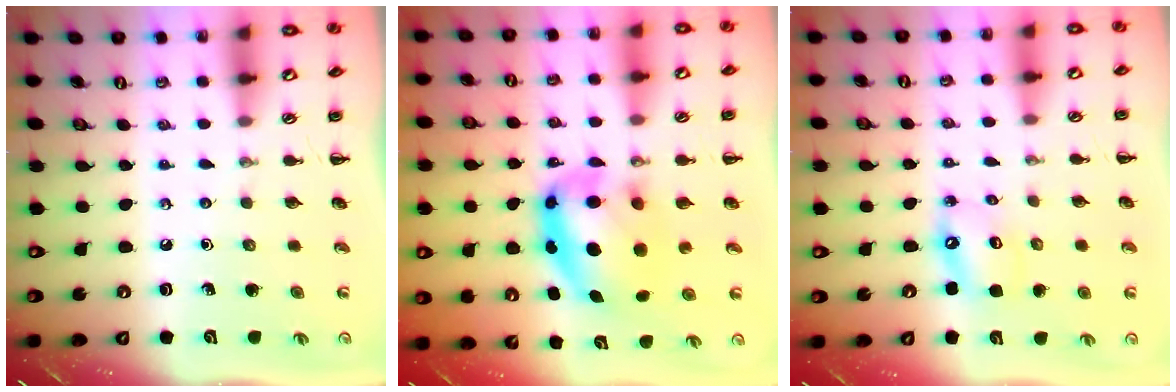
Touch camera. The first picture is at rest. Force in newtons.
{"total": 10.2, "press": 9.9, "slide": 2.4}
{"total": 7.7, "press": 7.5, "slide": 1.8}